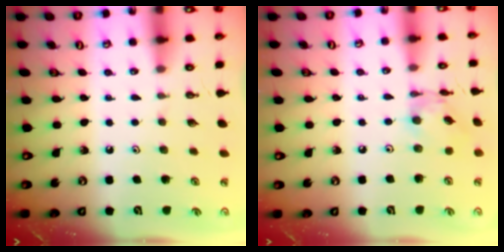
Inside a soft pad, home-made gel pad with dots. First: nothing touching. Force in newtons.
{"total": 6.2, "press": 6.2, "slide": 0.3}